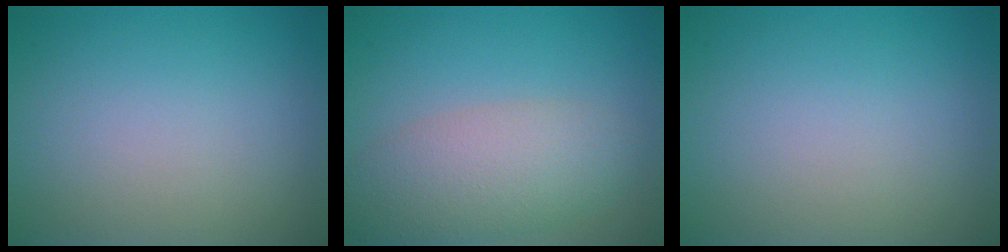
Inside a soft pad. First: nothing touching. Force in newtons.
{"total": 5.4, "press": 5.4, "slide": 0.3}
{"total": 0.0}